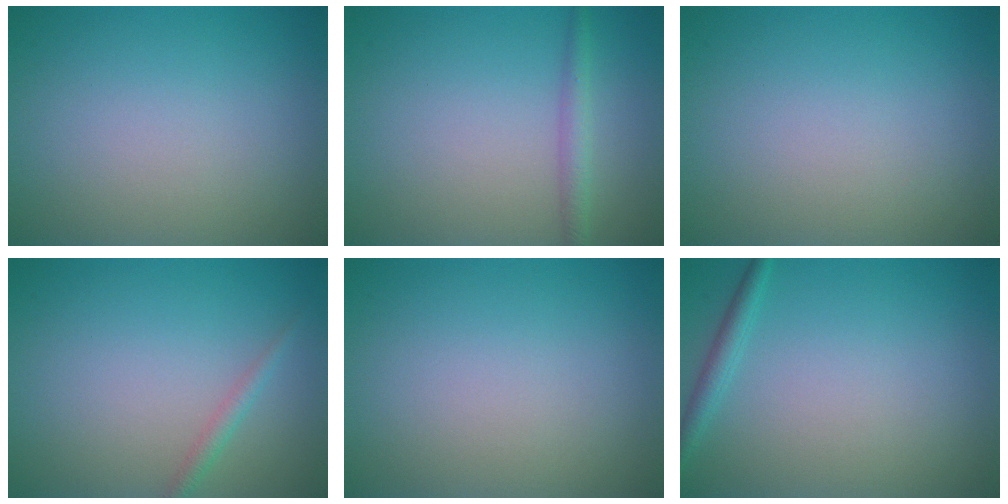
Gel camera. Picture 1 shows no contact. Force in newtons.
{"total": 1.8, "press": 1.8, "slide": 0.1}
{"total": 0.0}
{"total": 1.2, "press": 1.2, "slide": 0.0}
{"total": 0.0}
{"total": 1.5, "press": 1.4, "slide": 0.1}